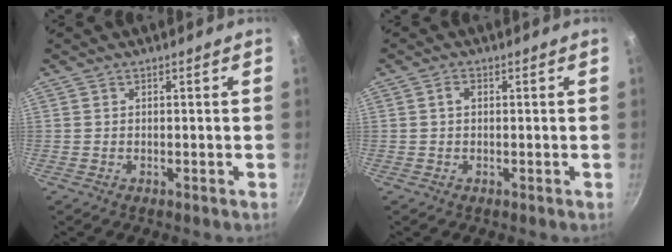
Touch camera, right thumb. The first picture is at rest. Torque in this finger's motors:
{"motor_torque": [-0.02, 0.37, 0.24, -0.07, -0.01]}